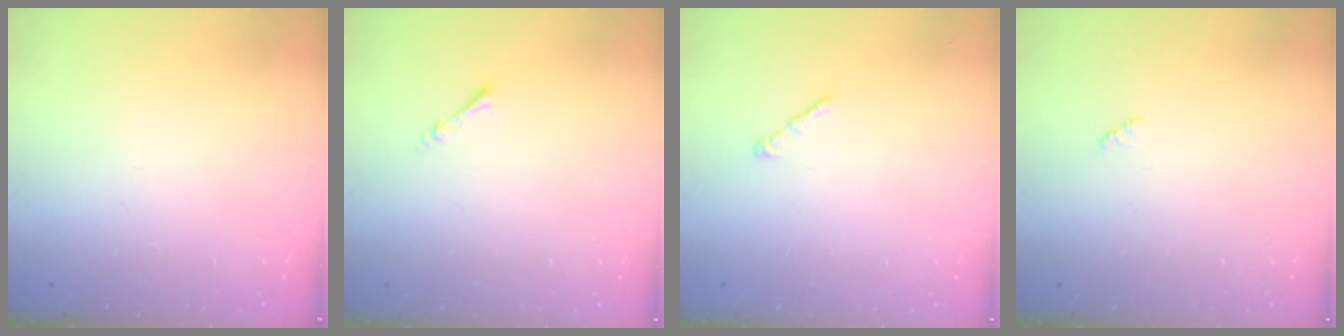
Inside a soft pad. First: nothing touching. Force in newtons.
{"total": 1.3, "press": 1.2, "slide": 0.3}
{"total": 1.1, "press": 0.9, "slide": 0.5}
{"total": 2.1, "press": 2.1, "slide": 0.3}